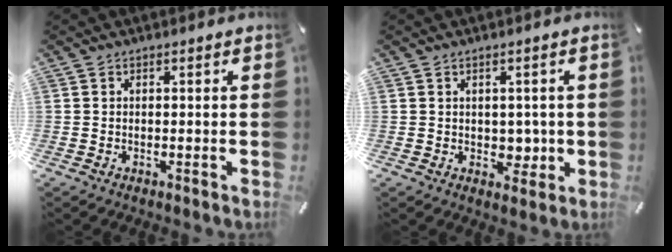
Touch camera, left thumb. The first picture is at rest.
{"total": 3.8, "force": [0.3, 3.4, 1.7], "torque": [-0.003, -0.005, 0.001]}